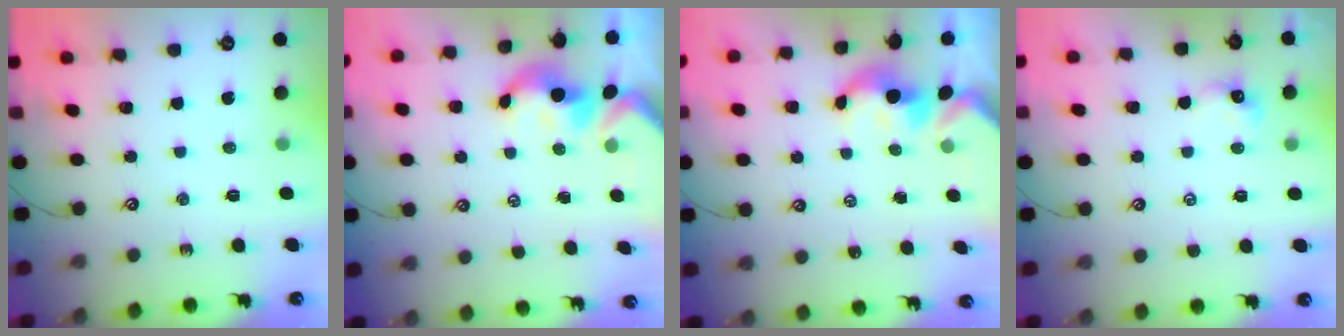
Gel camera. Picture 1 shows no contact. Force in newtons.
{"total": 1.2, "press": 1.2, "slide": 0.1}
{"total": 1.7, "press": 1.7, "slide": 0.2}
{"total": 1.3, "press": 1.3, "slide": 0.1}